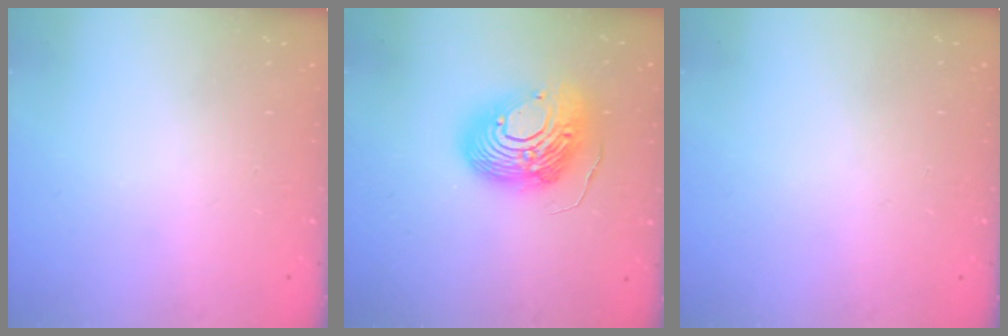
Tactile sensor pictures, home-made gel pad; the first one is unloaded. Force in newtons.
{"total": 17.4, "press": 17.3, "slide": 1.6}
{"total": 0.0}